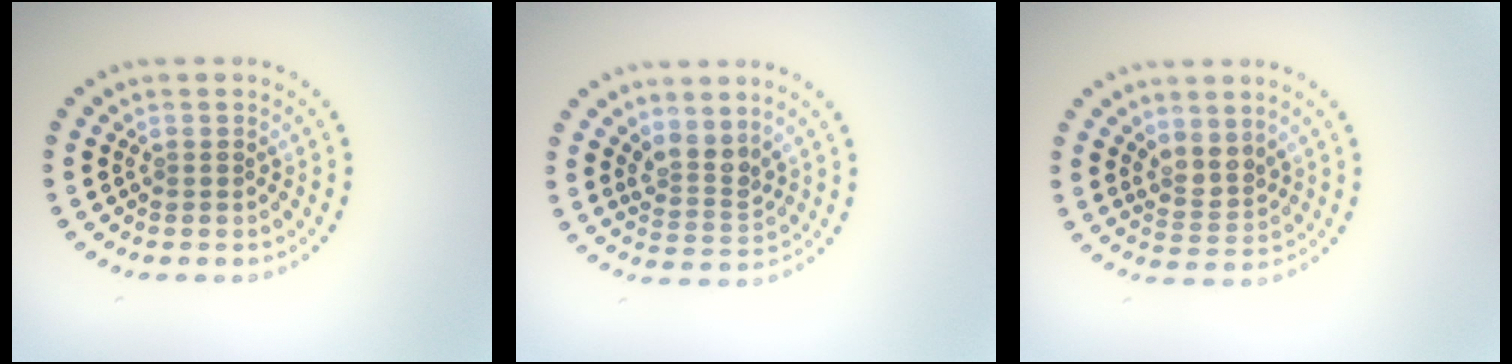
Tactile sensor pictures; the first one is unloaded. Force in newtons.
{"total": 2.6, "press": 1.9, "slide": 1.7}
{"total": 2.3, "press": 1.8, "slide": 1.4}